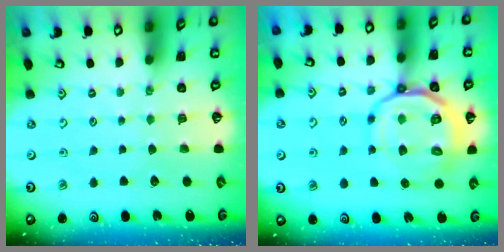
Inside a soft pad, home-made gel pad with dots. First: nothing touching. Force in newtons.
{"total": 16.7, "press": 16.5, "slide": 2.6}